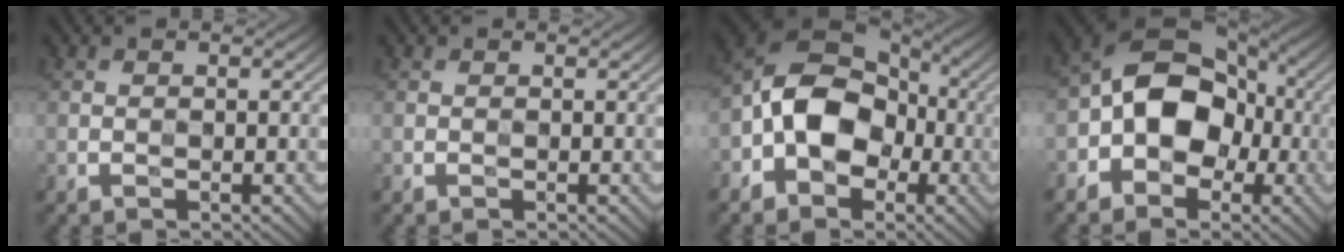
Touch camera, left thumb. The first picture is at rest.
{"total": 0.0}
{"total": 9.8, "force": [-2.2, 7.4, 6.1], "torque": [-0.108, 0.003, -0.065]}
{"total": 10.1, "force": [-1.7, 7.4, 6.6], "torque": [-0.091, 0.013, -0.055]}